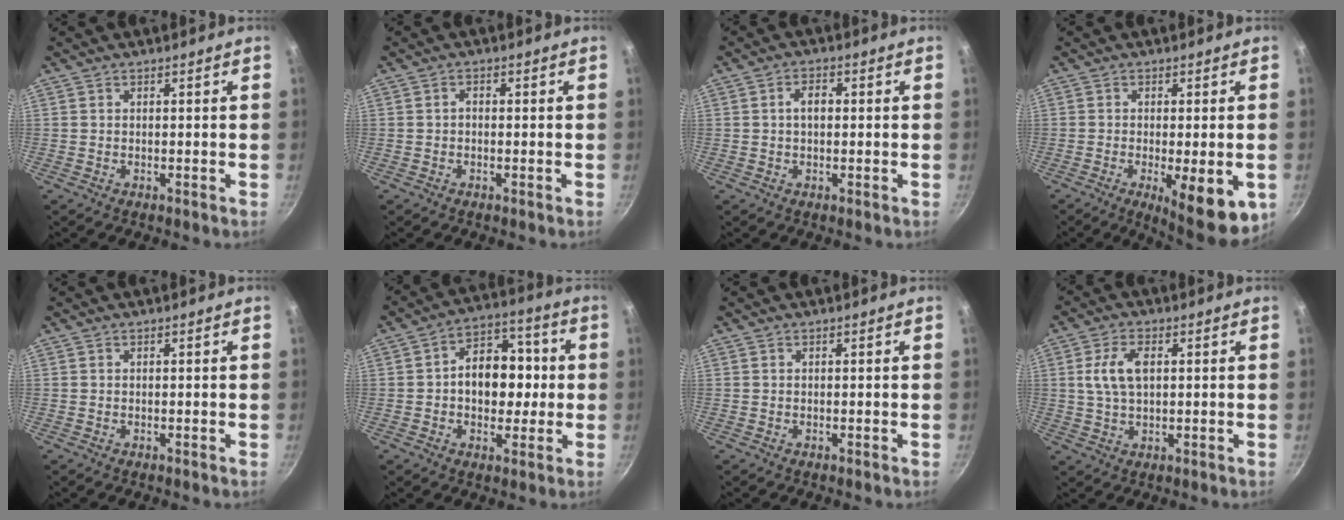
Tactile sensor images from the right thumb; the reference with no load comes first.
{"total": 1.0, "force": [-0.2, 0.7, 0.7], "torque": [-0.006, 0.004, -0.006]}
{"total": 3.3, "force": [0.3, 2.0, 2.6], "torque": [-0.043, 0.011, 0.003]}
{"total": 11.9, "force": [-3.9, 3.7, 10.6], "torque": [-0.139, -0.016, -0.045]}
{"total": 0.0}
{"total": 12.6, "force": [0.0, 8.6, 9.1], "torque": [-0.093, 0.029, -0.006]}
{"total": 0.0}
{"total": 6.8, "force": [1.3, 3.6, 5.6], "torque": [-0.115, 0.004, 0.026]}